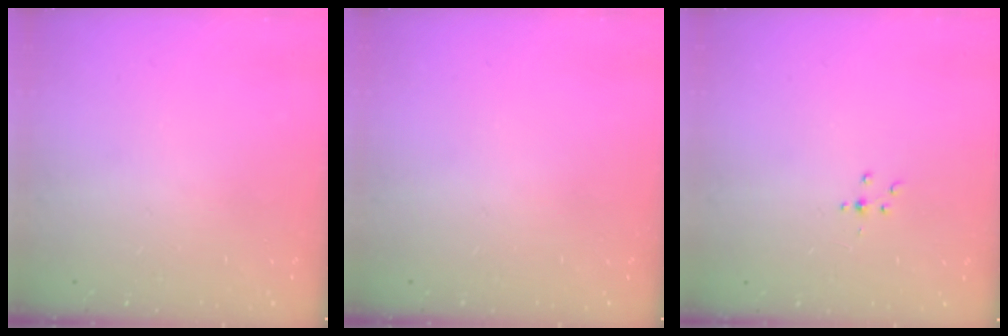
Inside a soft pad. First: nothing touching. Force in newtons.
{"total": 0.0}
{"total": 2.2, "press": 2.1, "slide": 0.5}